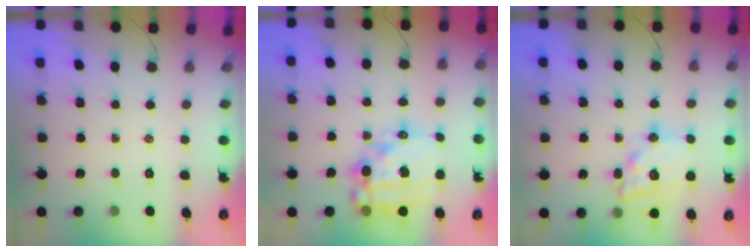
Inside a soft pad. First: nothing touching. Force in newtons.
{"total": 17.2, "press": 16.9, "slide": 3.6}
{"total": 16.8, "press": 16.5, "slide": 3.2}